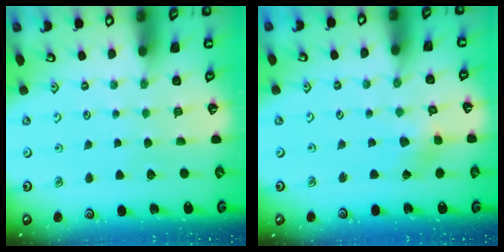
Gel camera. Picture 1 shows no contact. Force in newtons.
{"total": 2.2, "press": 2.2, "slide": 0.2}